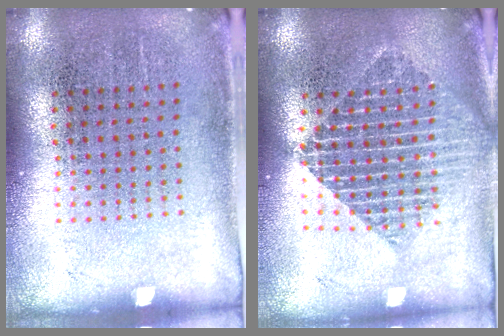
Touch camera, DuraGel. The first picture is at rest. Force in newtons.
{"total": 1.8, "press": 1.6, "slide": 1.0}